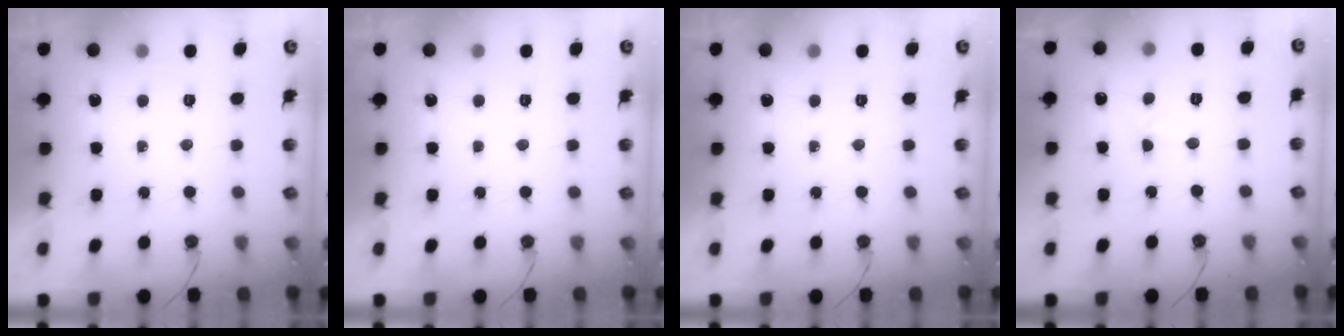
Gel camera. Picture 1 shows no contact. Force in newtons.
{"total": 0.0}
{"total": 0.0}
{"total": 2.4, "press": 2.3, "slide": 0.4}